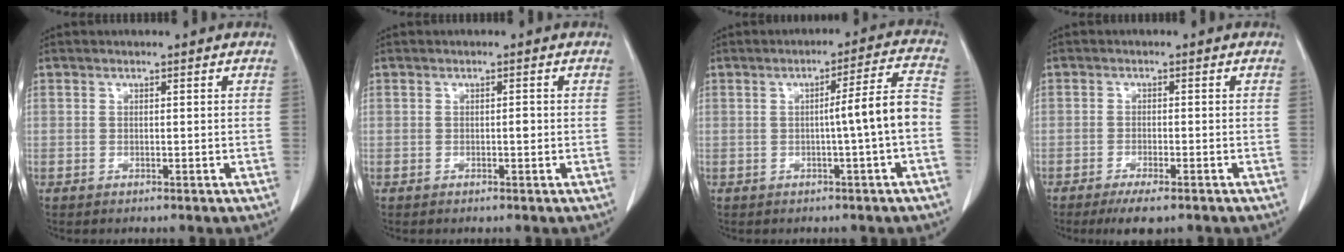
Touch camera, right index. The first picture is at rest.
{"total": 0.8, "force": [-0.1, 0.2, 0.7], "torque": [-0.009, 0.001, -0.002]}
{"total": 6.6, "force": [-1.3, -0.9, 6.5], "torque": [-0.091, 0.012, -0.018]}
{"total": 4.6, "force": [-3.3, 0.9, 3.1], "torque": [-0.049, -0.009, -0.049]}